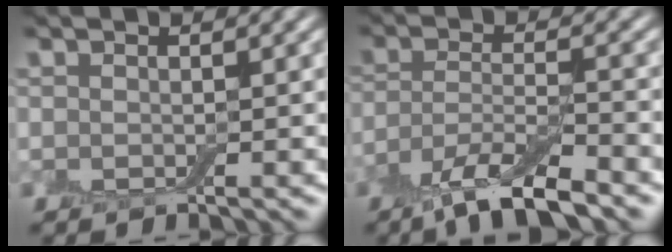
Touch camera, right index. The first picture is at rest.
{"total": 6.4, "force": [-4.6, 1.5, 4.2], "torque": [-0.079, -0.006, -0.091]}